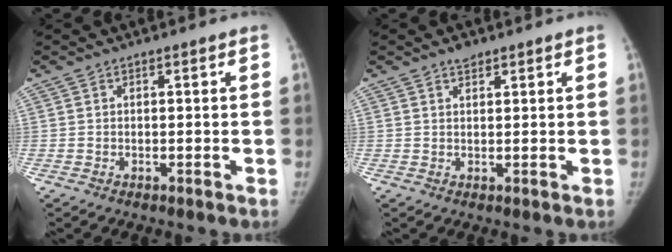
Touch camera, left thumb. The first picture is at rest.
{"total": 1.9, "force": [1.4, 0.9, 0.8], "torque": [-0.006, -0.009, 0.022]}